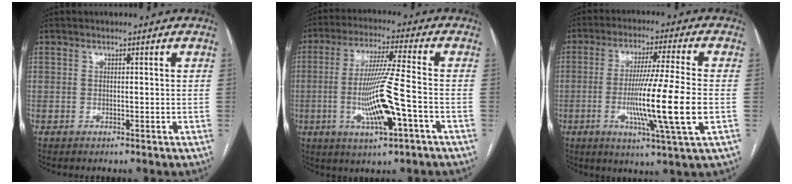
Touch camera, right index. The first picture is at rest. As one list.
[{"total": 12.2, "force": [-3.2, -0.1, 11.8], "torque": [-0.235, -0.009, -0.061]}, {"total": 14.3, "force": [-2.8, -1.2, 14.0], "torque": [-0.254, -0.021, -0.055]}]